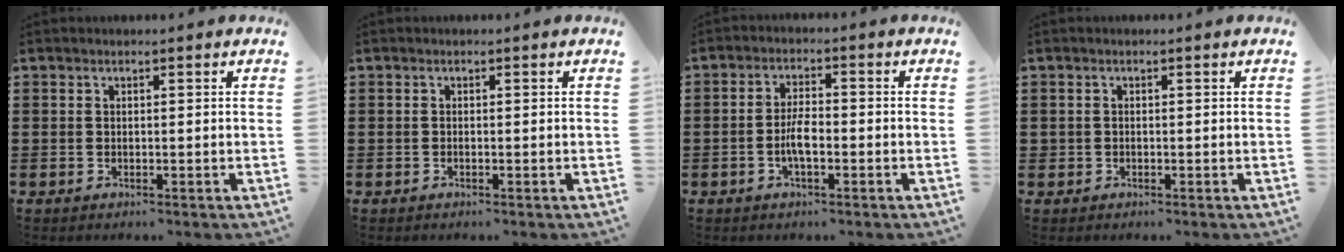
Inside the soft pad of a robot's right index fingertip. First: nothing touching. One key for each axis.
{"total": 0.0}
{"total": 4.3, "fx": -1.1, "fy": 1.5, "fz": 3.9, "tx": -0.082, "ty": 0.001, "tz": -0.024}
{"total": 0.6, "fx": 0.0, "fy": 0.6, "fz": 0.0, "tx": -0.001, "ty": 0.006, "tz": -0.001}